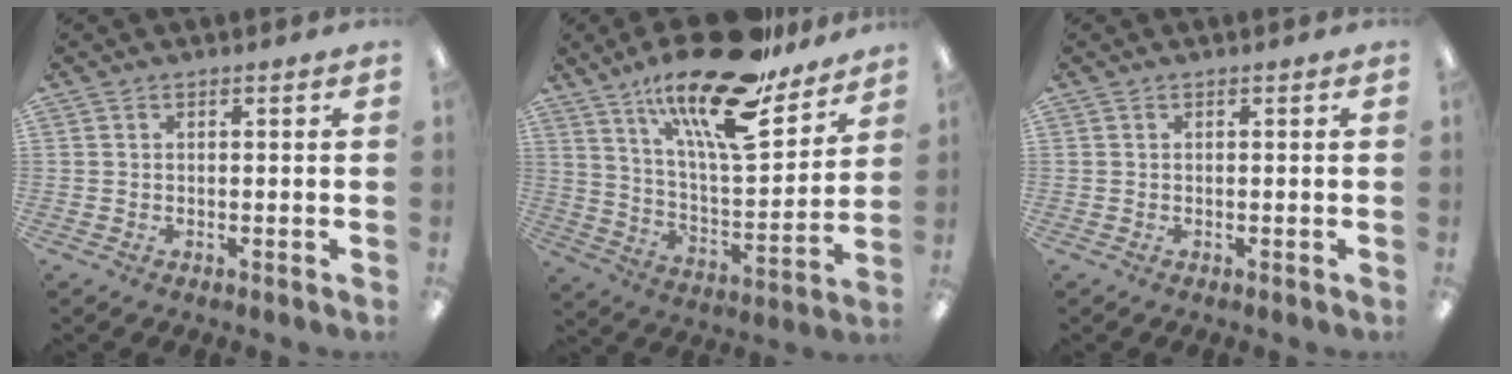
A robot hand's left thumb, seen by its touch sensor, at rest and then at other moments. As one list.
[{"total": 23.3, "force": [16.8, 6.6, 14.7], "torque": [-0.243, -0.105, 0.278]}, {"total": 0.0}]